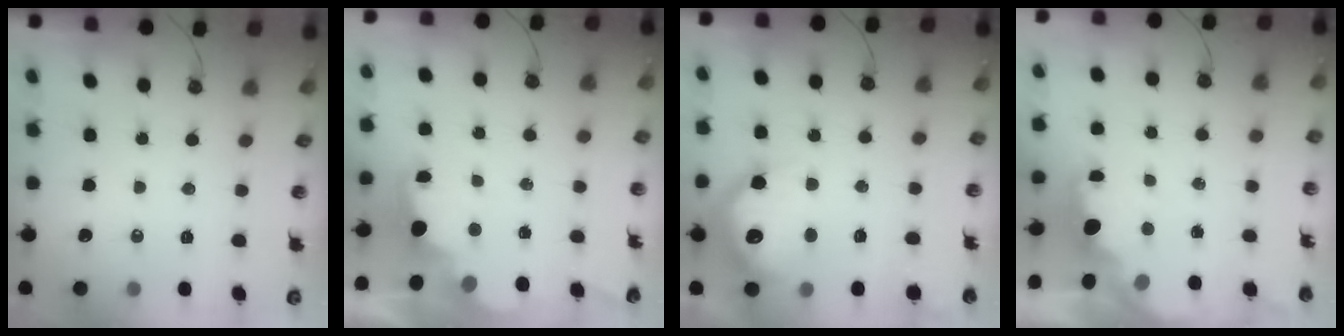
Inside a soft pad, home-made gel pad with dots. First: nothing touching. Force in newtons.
{"total": 2.7, "press": 2.5, "slide": 0.8}
{"total": 17.0, "press": 17.0, "slide": 1.4}
{"total": 1.6, "press": 1.5, "slide": 0.6}